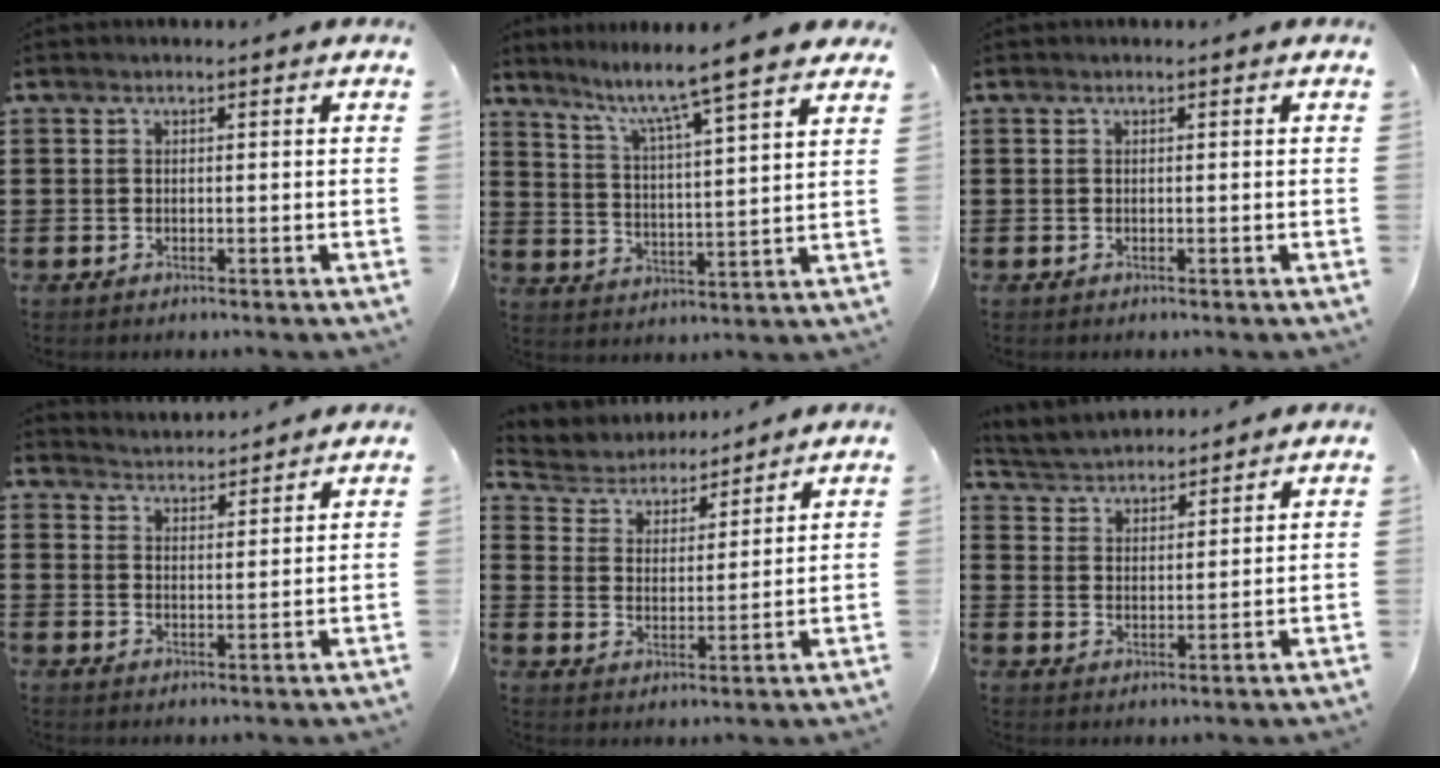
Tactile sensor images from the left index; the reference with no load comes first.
{"total": 6.9, "force": [6.0, -1.0, 3.4], "torque": [-0.091, -0.048, 0.092]}
{"total": 0.0}
{"total": 3.4, "force": [3.4, -0.2, -0.5], "torque": [-0.003, -0.020, 0.062]}
{"total": 4.7, "force": [4.5, 1.1, 0.0], "torque": [-0.029, -0.029, 0.076]}
{"total": 3.9, "force": [3.8, 0.8, -0.1], "torque": [-0.016, -0.016, 0.068]}